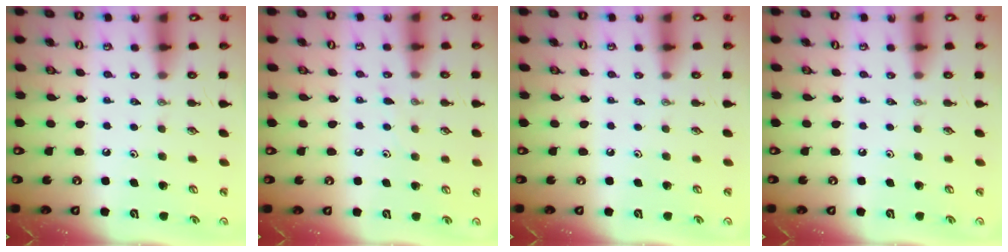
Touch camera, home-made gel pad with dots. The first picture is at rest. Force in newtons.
{"total": 4.9, "press": 4.8, "slide": 0.6}
{"total": 0.0}
{"total": 0.0}